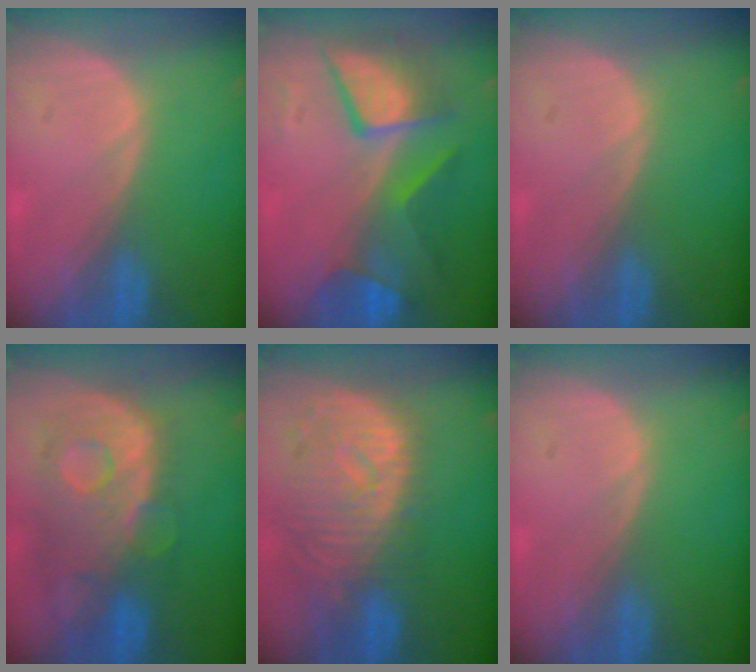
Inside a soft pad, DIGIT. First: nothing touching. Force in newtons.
{"total": 8.6, "press": 8.5, "slide": 0.4}
{"total": 0.0}
{"total": 11.2, "press": 9.7, "slide": 5.5}
{"total": 11.3, "press": 9.9, "slide": 5.6}
{"total": 0.0}